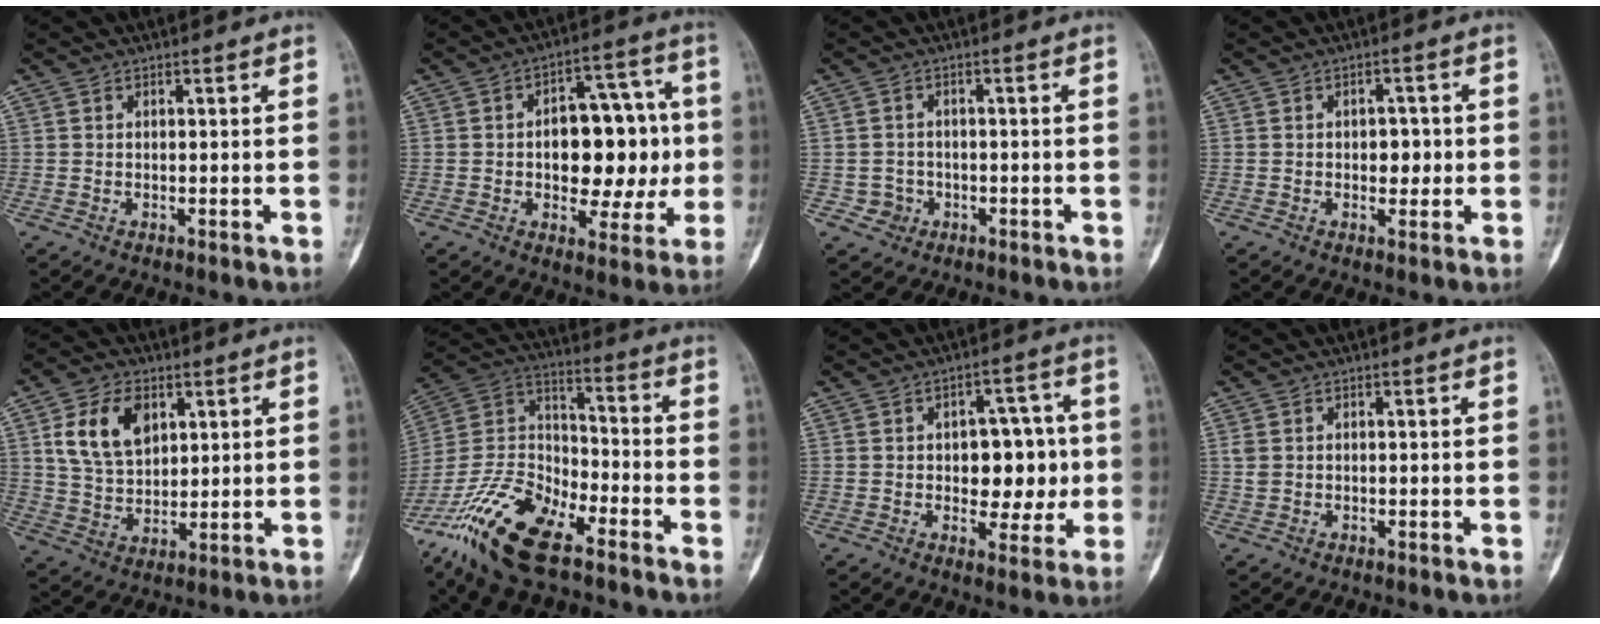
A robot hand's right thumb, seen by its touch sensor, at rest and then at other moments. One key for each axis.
{"total": 16.4, "fx": -0.2, "fy": 9.8, "fz": 13.2, "tx": -0.129, "ty": 0.030, "tz": 0.000}
{"total": 3.0, "fx": -0.9, "fy": 2.8, "fz": 0.2, "tx": 0.013, "ty": 0.010, "tz": -0.015}
{"total": 3.7, "fx": 0.0, "fy": 2.5, "fz": 2.7, "tx": -0.012, "ty": 0.003, "tz": -0.002}
{"total": 11.8, "fx": 4.4, "fy": 7.8, "fz": 7.7, "tx": -0.120, "ty": -0.012, "tz": 0.087}
{"total": 19.7, "fx": -13.0, "fy": 7.8, "fz": 12.6, "tx": -0.258, "ty": 0.058, "tz": -0.246}
{"total": 10.6, "fx": 0.0, "fy": 6.7, "fz": 8.2, "tx": -0.054, "ty": 0.014, "tz": 0.003}
{"total": 1.6, "fx": 0.3, "fy": 1.2, "fz": 0.9, "tx": -0.024, "ty": 0.003, "tz": 0.010}